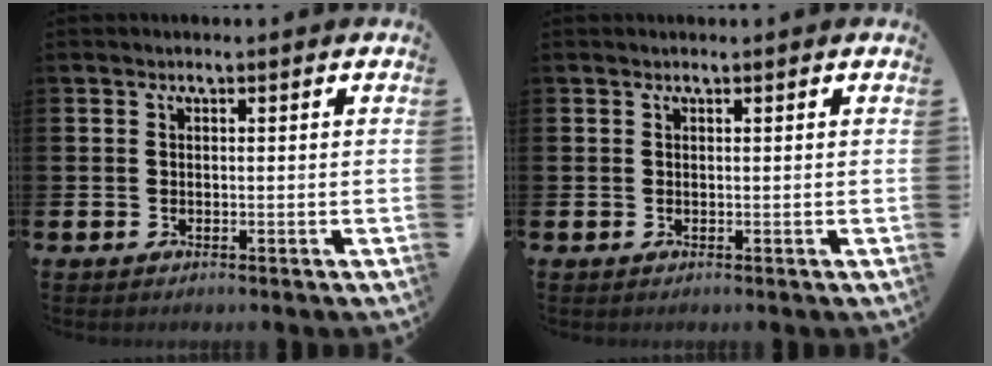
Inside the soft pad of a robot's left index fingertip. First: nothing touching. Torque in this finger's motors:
{"motor_torque": [0.80, -1.34, 0.03, 0.04]}